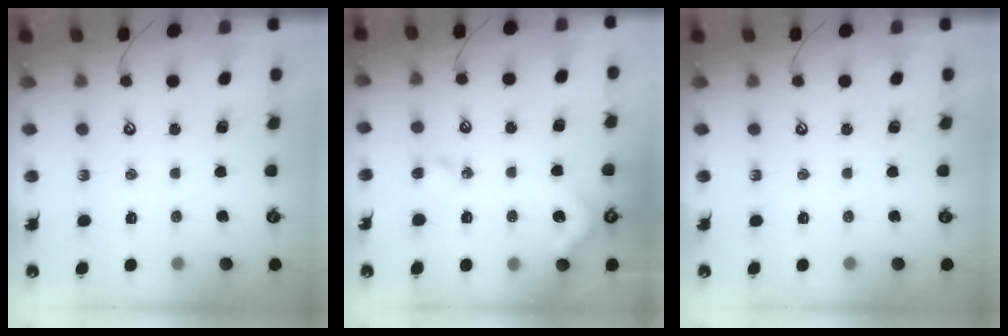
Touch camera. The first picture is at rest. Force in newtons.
{"total": 5.8, "press": 5.7, "slide": 1.0}
{"total": 0.0}